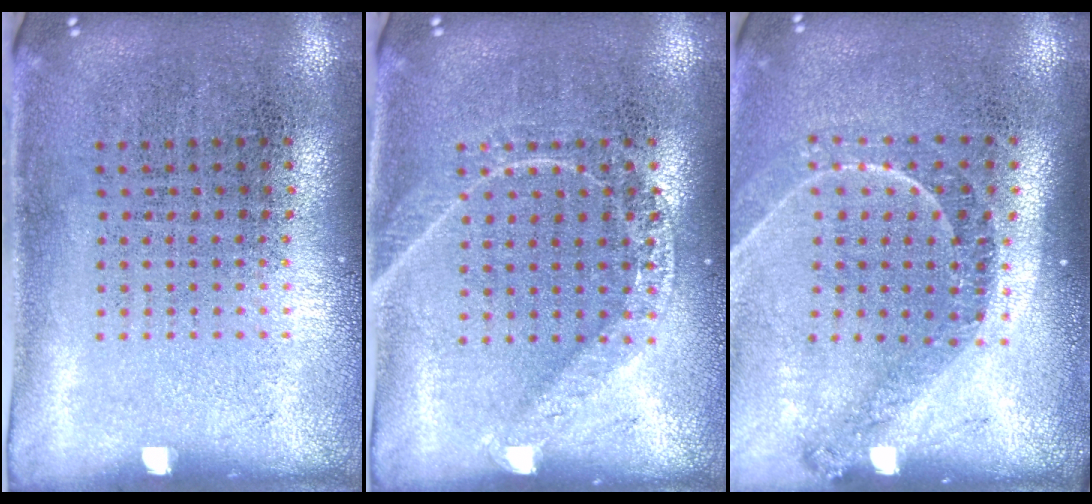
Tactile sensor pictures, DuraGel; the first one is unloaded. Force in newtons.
{"total": 1.8, "press": 1.8, "slide": 0.3}
{"total": 1.3, "press": 1.3, "slide": 0.2}